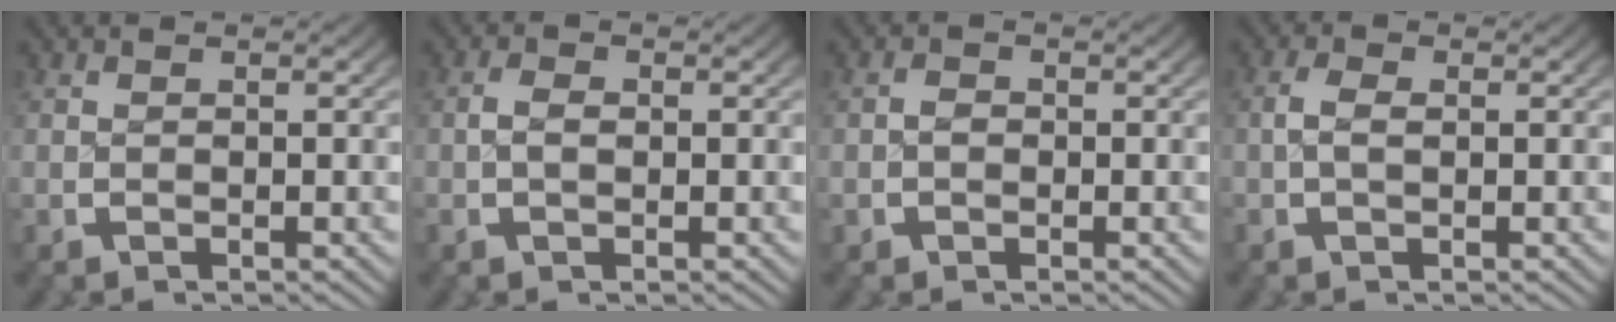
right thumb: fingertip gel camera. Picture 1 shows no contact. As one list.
[{"total": 1.5, "force": [-0.2, 1.1, 1.1], "torque": [-0.025, -0.006, -0.003]}, {"total": 1.0, "force": [-0.4, 0.9, 0.4], "torque": [-0.008, -0.005, -0.007]}, {"total": 1.6, "force": [0.1, 0.9, 1.3], "torque": [-0.032, -0.002, 0.000]}]